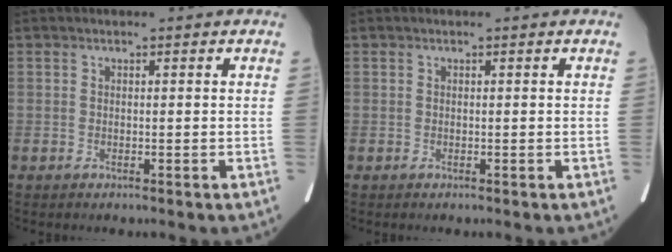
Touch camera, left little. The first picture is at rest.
{"total": 0.0}